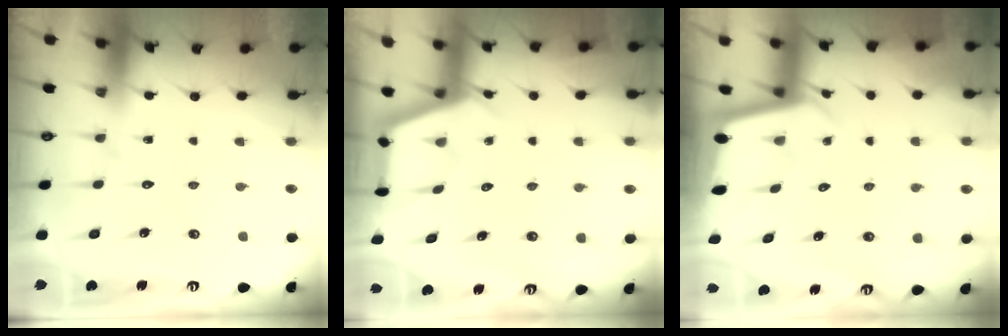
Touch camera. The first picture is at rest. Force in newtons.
{"total": 2.8, "press": 2.8, "slide": 0.3}
{"total": 1.9, "press": 1.9, "slide": 0.1}